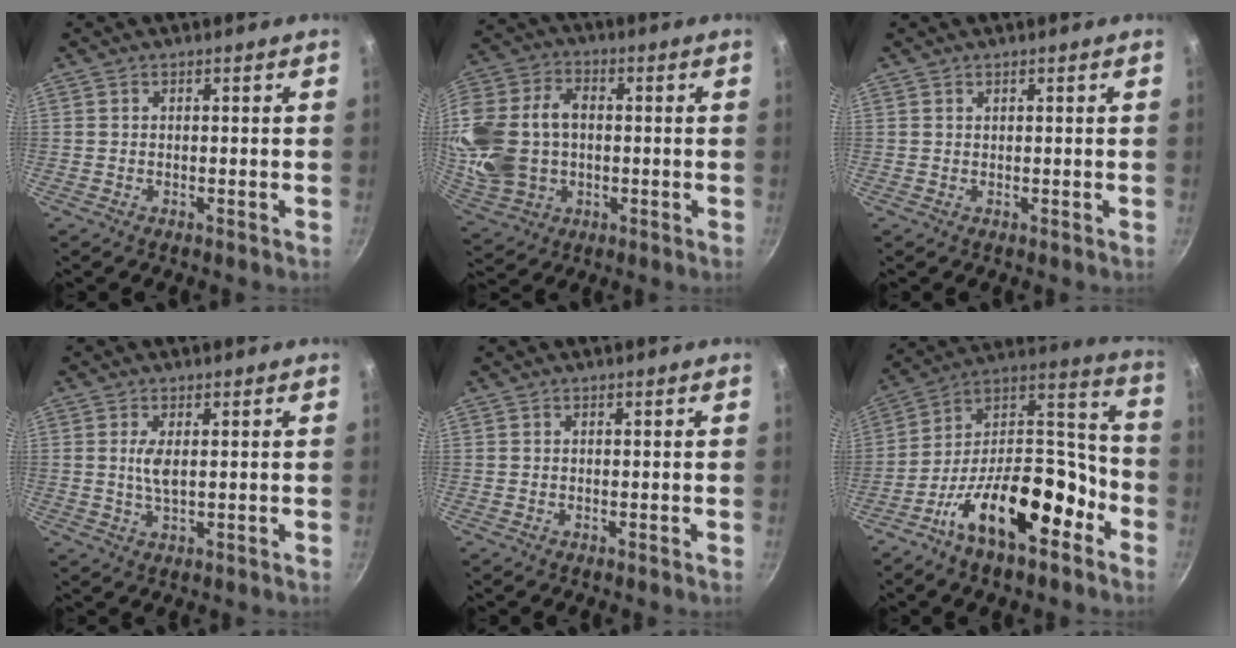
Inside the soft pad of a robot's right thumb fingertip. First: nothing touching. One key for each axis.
{"total": 19.8, "fx": 0.1, "fy": 14.8, "fz": 13.2, "tx": -0.280, "ty": 0.028, "tz": 0.012}
{"total": 0.0}
{"total": 3.4, "fx": 0.7, "fy": 1.2, "fz": 3.1, "tx": -0.063, "ty": -0.004, "tz": 0.014}
{"total": 0.0}
{"total": 22.3, "fx": -11.0, "fy": 10.4, "fz": 16.3, "tx": -0.217, "ty": 0.089, "tz": -0.196}